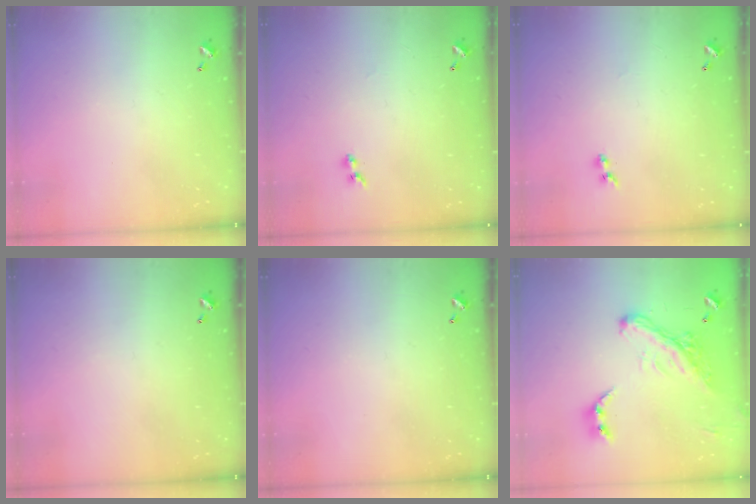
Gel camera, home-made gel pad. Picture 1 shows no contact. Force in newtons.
{"total": 1.3, "press": 1.1, "slide": 0.7}
{"total": 1.3, "press": 1.1, "slide": 0.7}
{"total": 0.0}
{"total": 0.0}
{"total": 6.3, "press": 6.1, "slide": 1.4}